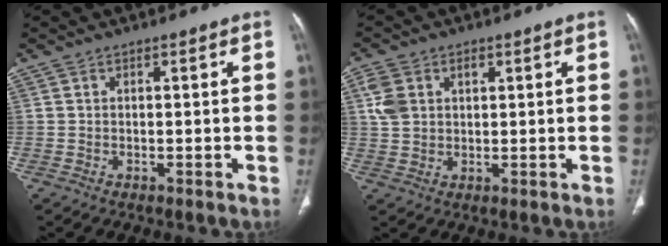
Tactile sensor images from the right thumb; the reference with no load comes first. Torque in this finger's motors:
{"motor_torque": [0.96, 0.89, 0.76, 0.53, 0.05]}